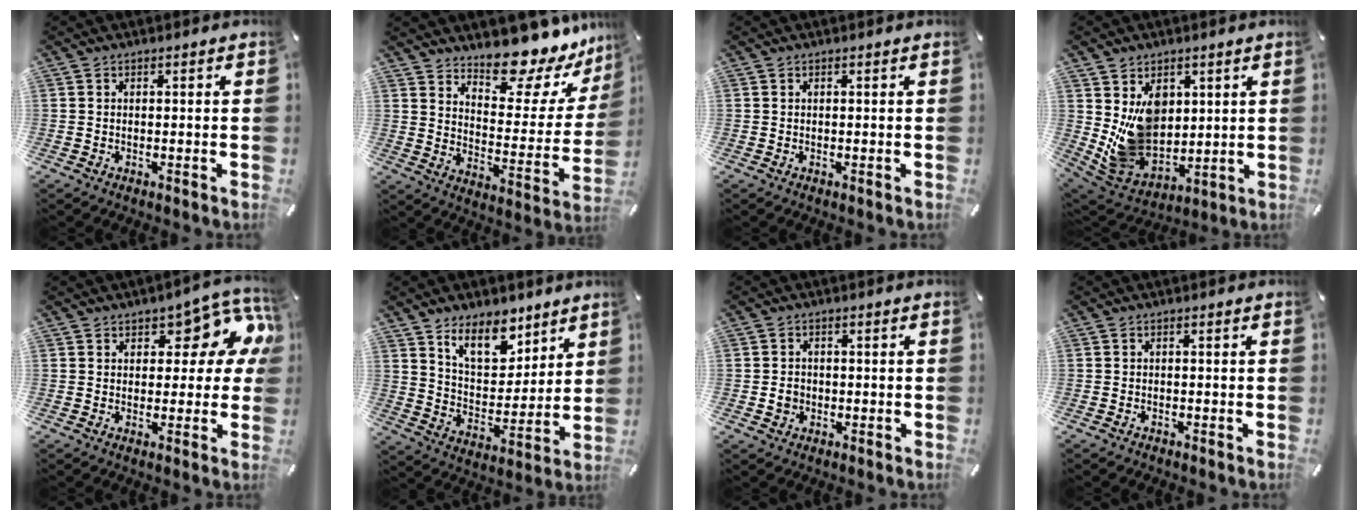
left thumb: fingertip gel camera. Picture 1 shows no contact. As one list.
[{"total": 15.7, "force": [14.1, 5.0, 4.9], "torque": [-0.055, -0.135, 0.235]}, {"total": 0.0}, {"total": 12.2, "force": [3.6, 10.2, 5.6], "torque": [-0.112, -0.027, 0.076]}, {"total": 10.1, "force": [5.1, 5.4, 6.8], "torque": [-0.077, -0.039, 0.085]}, {"total": 12.0, "force": [9.1, 6.2, 4.7], "torque": [-0.068, -0.062, 0.167]}, {"total": 2.6, "force": [-0.6, 2.4, 1.0], "torque": [-0.018, 0.005, -0.012]}, {"total": 0.7, "force": [-0.6, 0.3, 0.0], "torque": [-0.001, 0.002, -0.014]}]